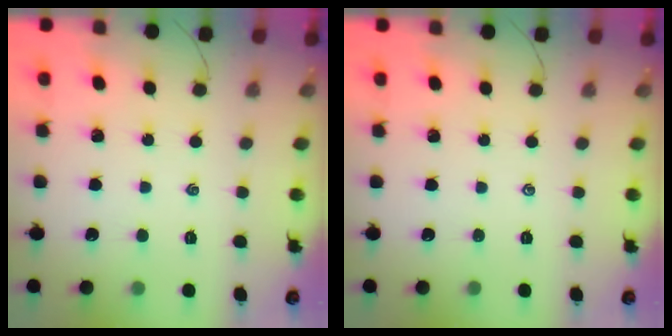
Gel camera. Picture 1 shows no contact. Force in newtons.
{"total": 0.0}